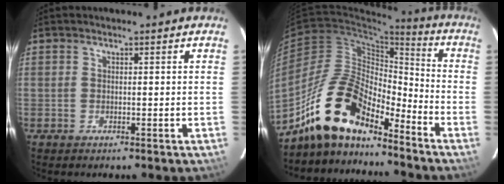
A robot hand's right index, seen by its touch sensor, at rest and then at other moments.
{"total": 15.9, "force": [-12.8, 5.3, 7.8], "torque": [-0.146, 0.013, -0.244]}